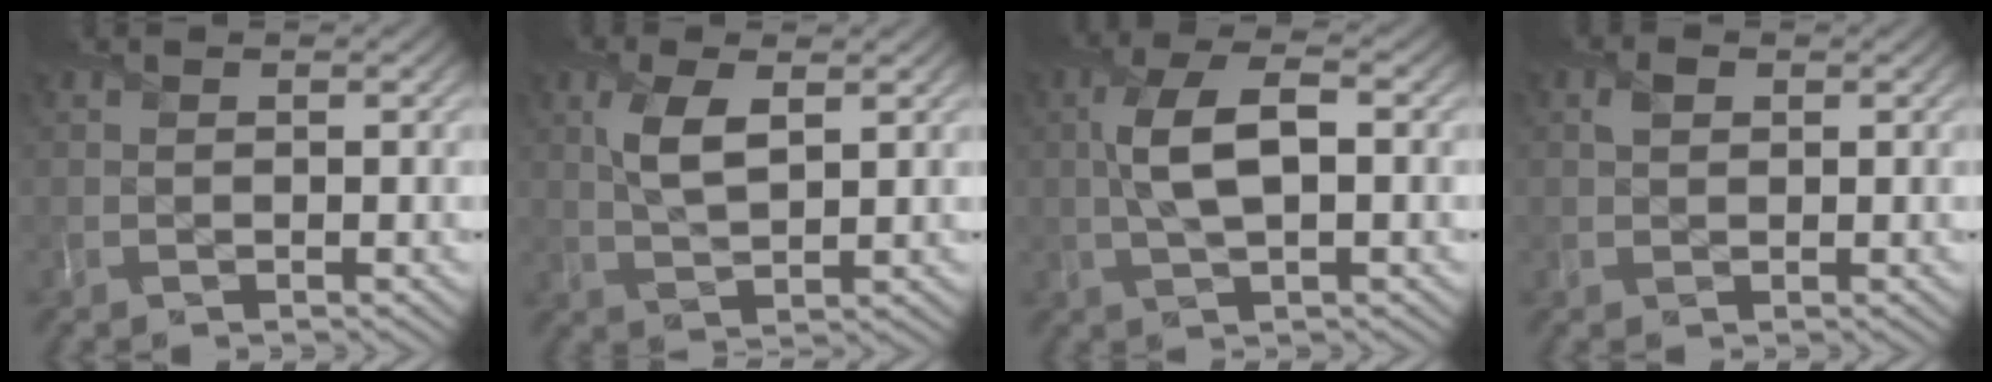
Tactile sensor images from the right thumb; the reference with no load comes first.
{"total": 4.7, "force": [1.6, 1.9, 4.0], "torque": [-0.093, -0.001, 0.034]}
{"total": 6.5, "force": [0.4, 2.5, 6.0], "torque": [-0.132, 0.009, 0.003]}
{"total": 1.2, "force": [0.5, 0.9, 0.5], "torque": [-0.010, 0.002, 0.008]}